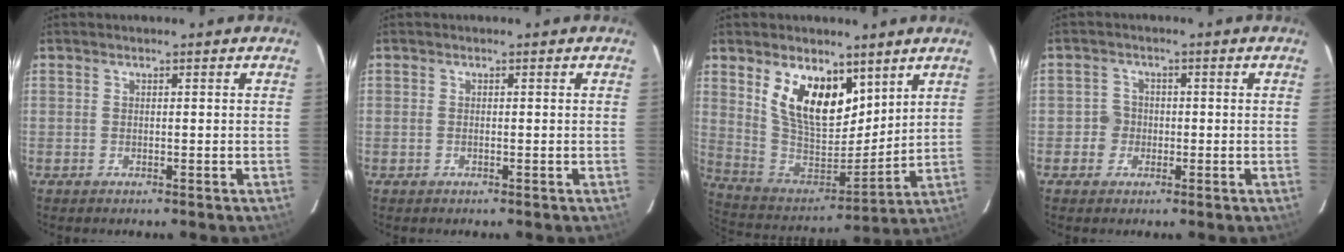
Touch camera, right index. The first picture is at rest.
{"total": 0.5, "force": [-0.1, 0.3, 0.4], "torque": [-0.011, 0.000, -0.004]}
{"total": 16.3, "force": [8.5, 8.7, 10.9], "torque": [-0.207, -0.002, 0.170]}
{"total": 3.0, "force": [-0.9, 2.9, 0.3], "torque": [-0.001, 0.012, -0.016]}